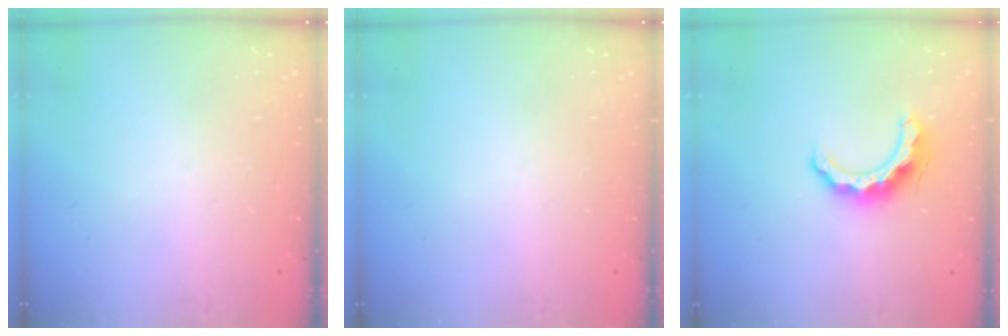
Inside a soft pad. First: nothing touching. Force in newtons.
{"total": 0.0}
{"total": 10.7, "press": 10.7, "slide": 0.7}